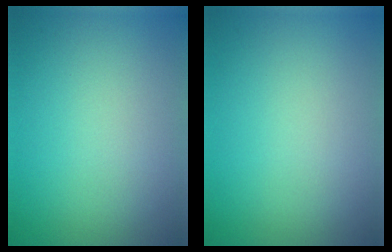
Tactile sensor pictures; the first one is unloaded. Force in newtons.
{"total": 0.0}